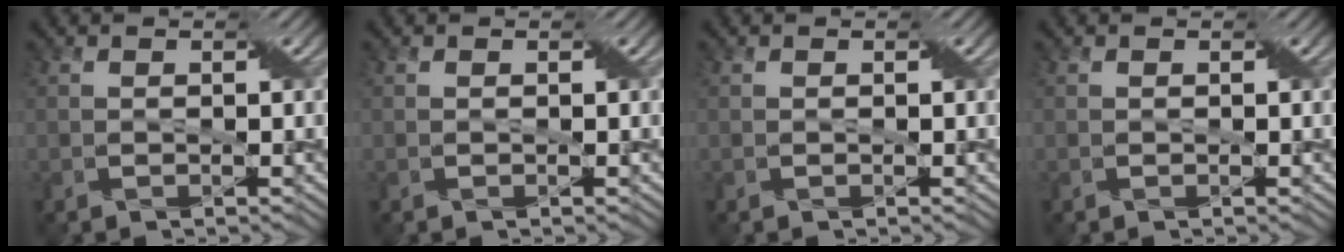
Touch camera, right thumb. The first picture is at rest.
{"total": 0.0}
{"total": 0.0}
{"total": 0.0}